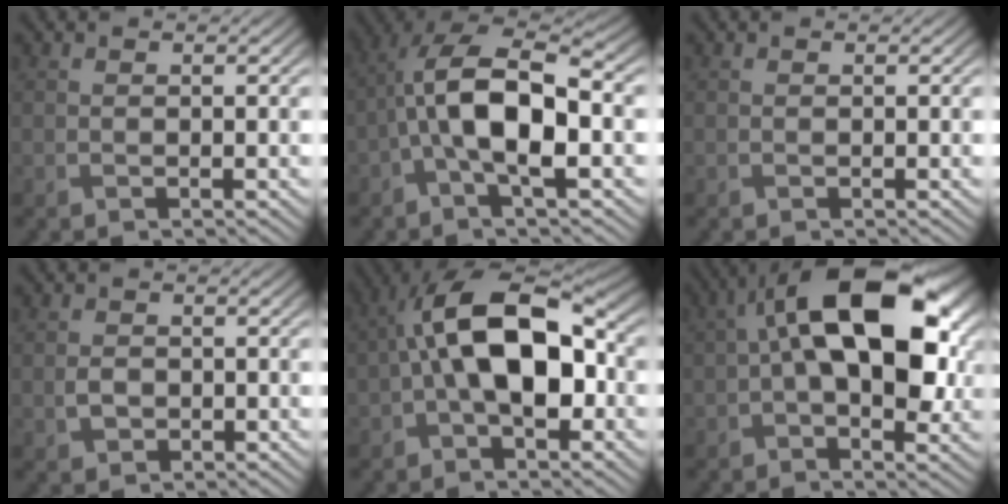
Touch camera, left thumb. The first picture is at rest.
{"total": 11.4, "force": [-1.8, 4.8, 10.2], "torque": [-0.200, 0.016, -0.038]}
{"total": 0.0}
{"total": 1.7, "force": [-0.4, 1.4, 1.0], "torque": [-0.024, -0.002, -0.010]}
{"total": 13.6, "force": [0.0, 7.3, 11.5], "torque": [-0.191, 0.031, -0.012]}
{"total": 16.3, "force": [3.0, 8.7, 13.5], "torque": [-0.222, 0.013, 0.046]}